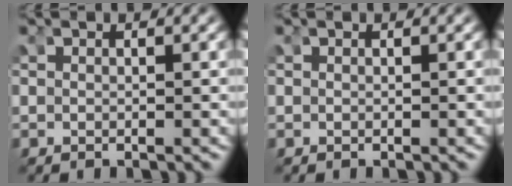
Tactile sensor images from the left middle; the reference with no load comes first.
{"total": 0.0}